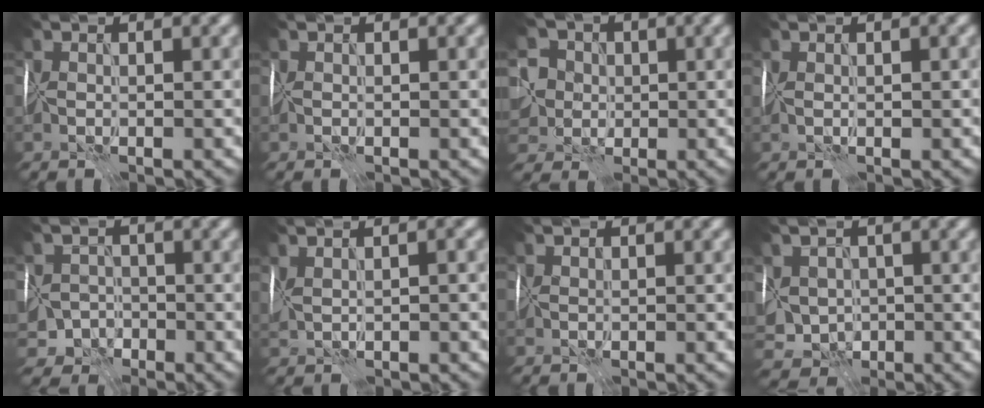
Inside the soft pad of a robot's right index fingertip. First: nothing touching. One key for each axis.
{"total": 0.0}
{"total": 6.5, "fx": 0.4, "fy": 5.7, "fz": 3.1, "tx": -0.057, "ty": 0.013, "tz": -0.011}
{"total": 1.0, "fx": 0.2, "fy": 0.4, "fz": 0.9, "tx": -0.012, "ty": 0.002, "tz": 0.008}
{"total": 4.5, "fx": -2.4, "fy": 3.7, "fz": 0.9, "tx": 0.011, "ty": 0.002, "tz": -0.047}
{"total": 3.6, "fx": 1.0, "fy": 1.5, "fz": 3.1, "tx": -0.047, "ty": 0.019, "tz": 0.012}
{"total": 0.5, "fx": 0.3, "fy": 0.4, "fz": 0.0, "tx": 0.003, "ty": 0.005, "tz": 0.005}
{"total": 5.6, "fx": -0.3, "fy": 4.7, "fz": 3.1, "tx": -0.060, "ty": -0.001, "tz": -0.001}